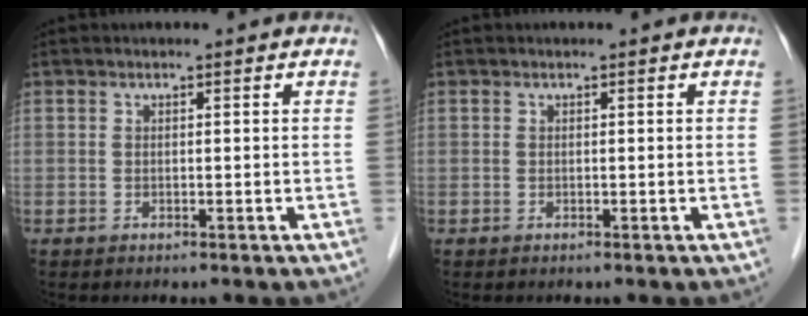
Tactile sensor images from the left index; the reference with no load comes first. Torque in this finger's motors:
{"motor_torque": [-0.01, 0.00, 0.00, 0.00]}